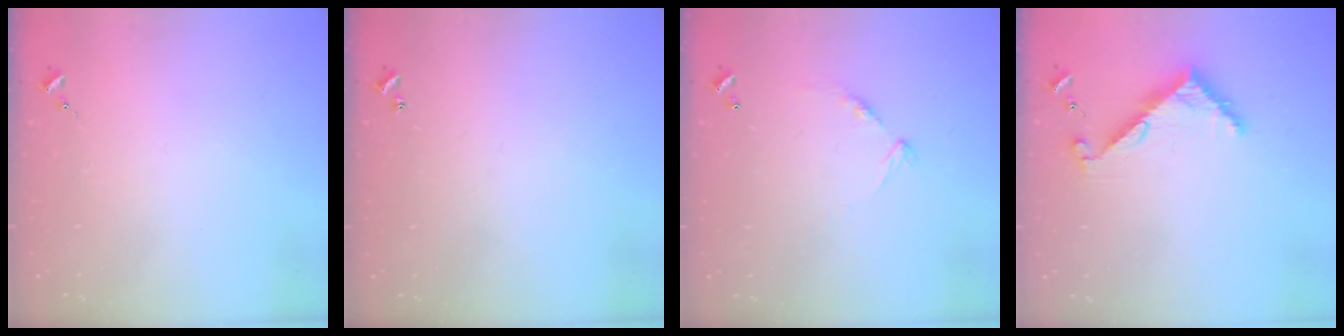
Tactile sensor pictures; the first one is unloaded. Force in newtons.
{"total": 0.9, "press": 0.9, "slide": 0.2}
{"total": 8.8, "press": 8.8, "slide": 0.7}
{"total": 7.3, "press": 7.3, "slide": 0.6}